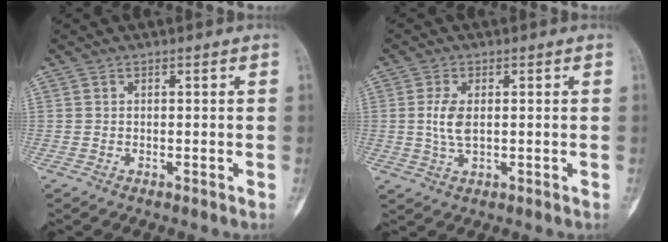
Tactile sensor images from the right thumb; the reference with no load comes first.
{"total": 4.7, "force": [0.4, 2.3, 4.1], "torque": [-0.088, -0.004, 0.009]}